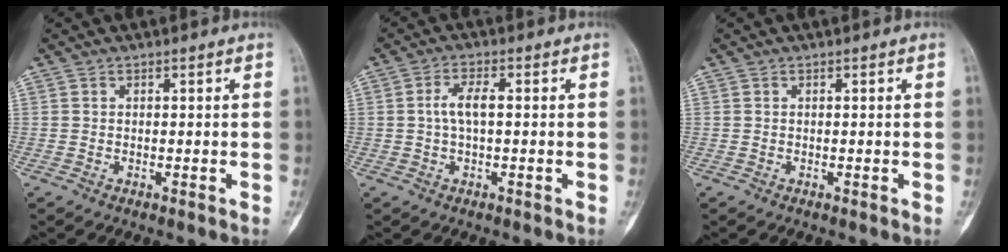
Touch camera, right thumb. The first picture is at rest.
{"total": 3.9, "force": [0.2, 1.5, 3.6], "torque": [-0.080, 0.010, 0.001]}
{"total": 0.0}